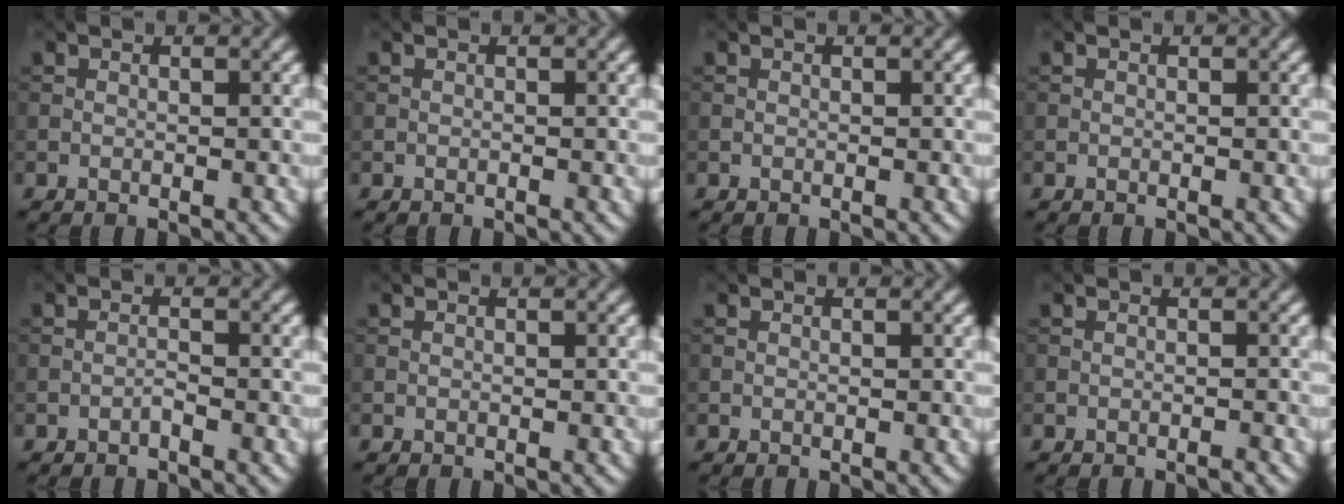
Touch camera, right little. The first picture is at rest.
{"total": 0.0}
{"total": 0.0}
{"total": 0.0}
{"total": 0.7, "force": [-0.5, 0.1, 0.4], "torque": [-0.008, 0.004, -0.012]}
{"total": 0.0}
{"total": 0.0}
{"total": 0.6, "force": [-0.5, 0.0, 0.3], "torque": [-0.003, 0.002, -0.009]}